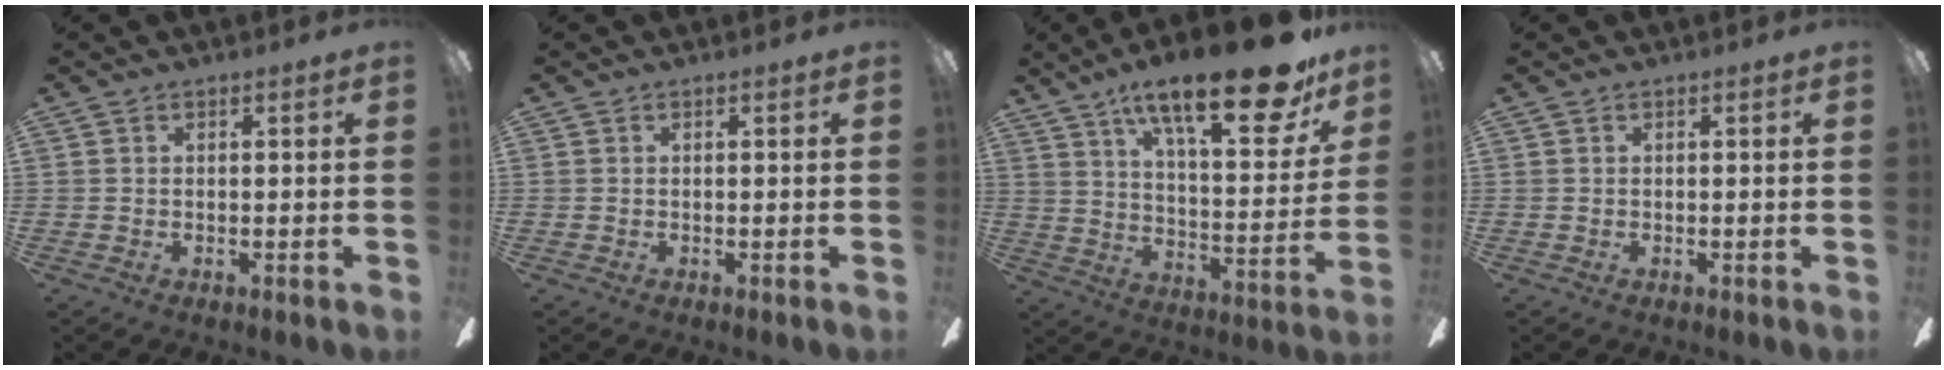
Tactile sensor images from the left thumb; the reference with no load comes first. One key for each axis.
{"total": 0.0}
{"total": 24.9, "fx": 16.5, "fy": 7.6, "fz": 17.0, "tx": -0.256, "ty": -0.102, "tz": 0.265}
{"total": 0.0}